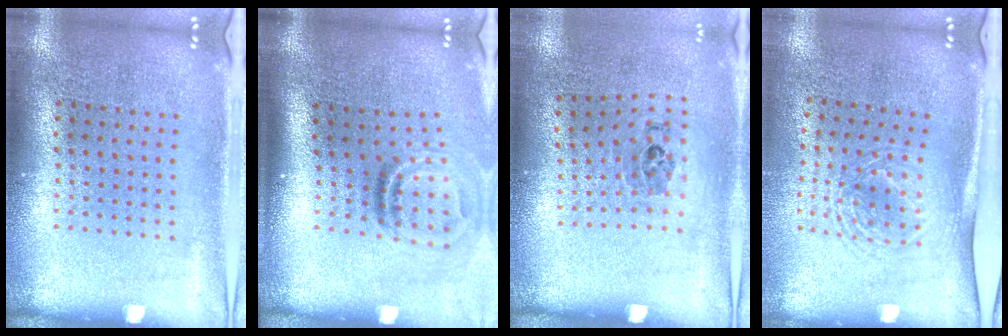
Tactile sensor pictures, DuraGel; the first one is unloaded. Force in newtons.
{"total": 1.8, "press": 1.0, "slide": 1.5}
{"total": 1.2, "press": 0.8, "slide": 0.9}
{"total": 1.7, "press": 1.3, "slide": 1.1}